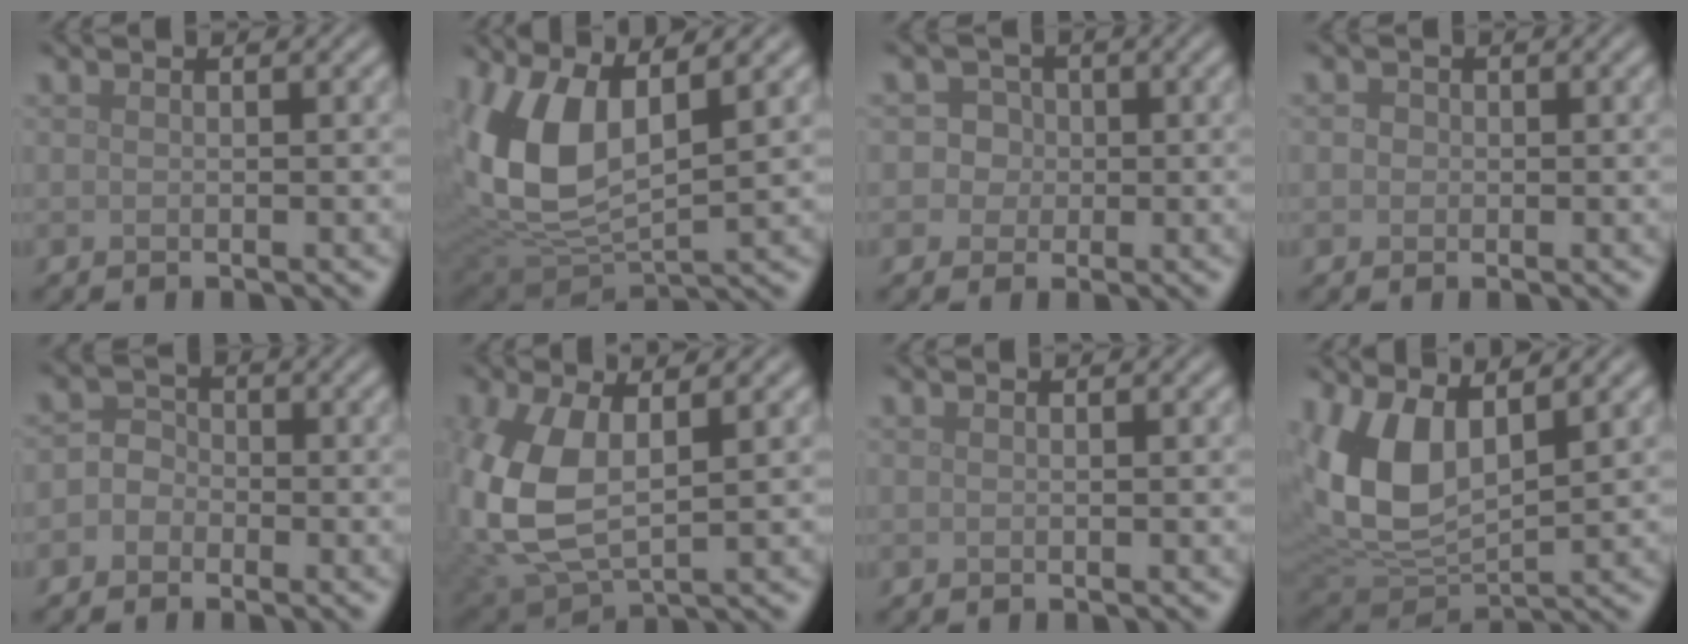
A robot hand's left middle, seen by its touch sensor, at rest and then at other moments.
{"total": 9.7, "force": [2.1, 5.0, 8.0], "torque": [-0.191, -0.007, 0.041]}
{"total": 3.5, "force": [0.8, 3.2, 1.2], "torque": [0.010, 0.023, -0.004]}
{"total": 1.0, "force": [0.1, 1.0, 0.3], "torque": [0.001, 0.000, -0.004]}
{"total": 2.4, "force": [-0.8, 2.1, 0.8], "torque": [0.005, 0.009, -0.026]}
{"total": 9.3, "force": [0.6, 5.2, 7.7], "torque": [-0.197, -0.009, 0.017]}
{"total": 0.0}
{"total": 8.6, "force": [2.4, 4.7, 6.8], "torque": [-0.160, -0.006, 0.044]}